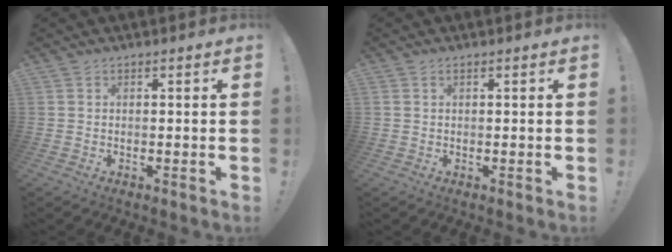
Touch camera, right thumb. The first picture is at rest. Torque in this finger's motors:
{"motor_torque": [0.05, -0.21, 0.11, 0.14, 0.07]}